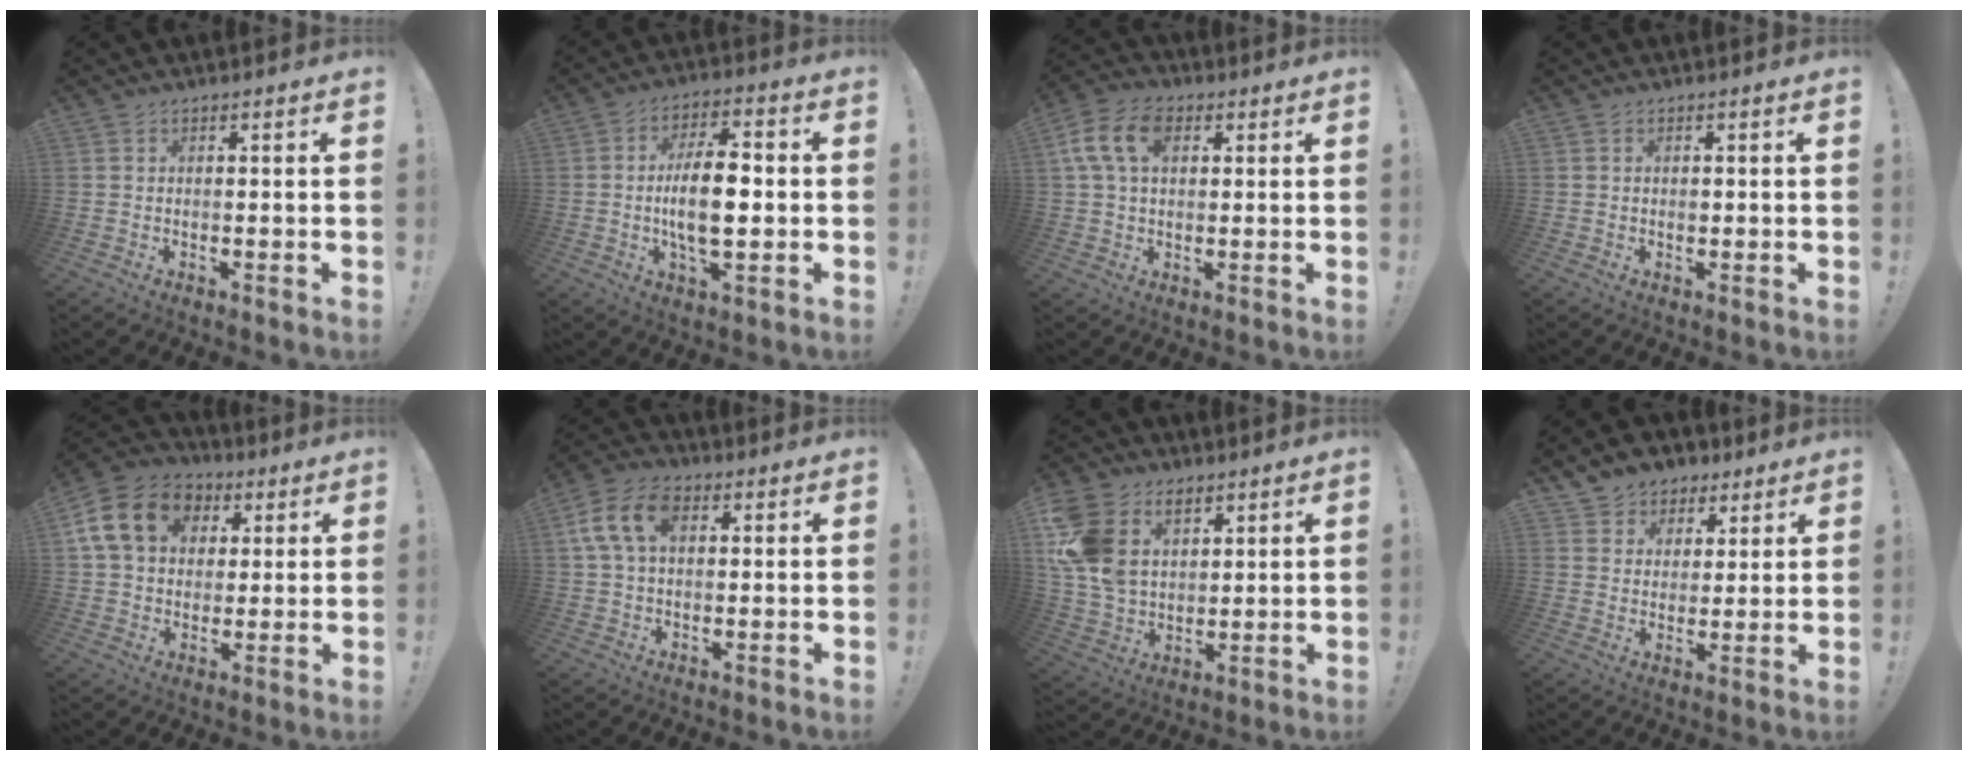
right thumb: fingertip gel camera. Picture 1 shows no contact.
{"total": 12.6, "force": [-1.2, 5.3, 11.3], "torque": [-0.208, 0.001, -0.030]}
{"total": 11.8, "force": [3.7, 7.4, 8.4], "torque": [-0.159, 0.007, 0.071]}
{"total": 0.6, "force": [-0.4, 0.3, 0.3], "torque": [-0.010, 0.006, -0.006]}
{"total": 17.8, "force": [5.5, 13.8, 9.8], "torque": [-0.148, -0.005, 0.108]}
{"total": 11.8, "force": [3.5, 7.3, 8.6], "torque": [-0.167, 0.005, 0.065]}
{"total": 16.5, "force": [6.7, 12.1, 9.0], "torque": [-0.182, -0.035, 0.131]}
{"total": 7.2, "force": [3.9, 6.0, 1.0], "torque": [-0.015, -0.024, 0.081]}